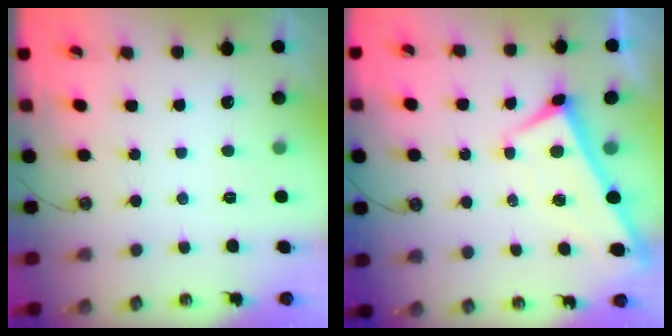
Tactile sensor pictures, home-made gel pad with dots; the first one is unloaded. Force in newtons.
{"total": 1.9, "press": 1.9, "slide": 0.2}